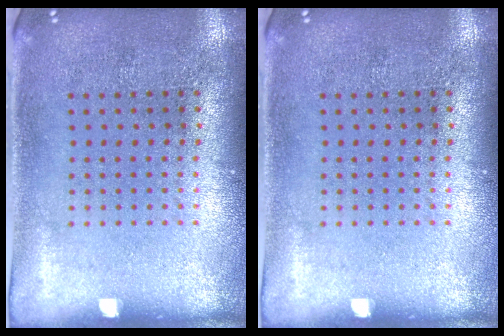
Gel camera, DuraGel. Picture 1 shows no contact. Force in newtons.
{"total": 0.0}